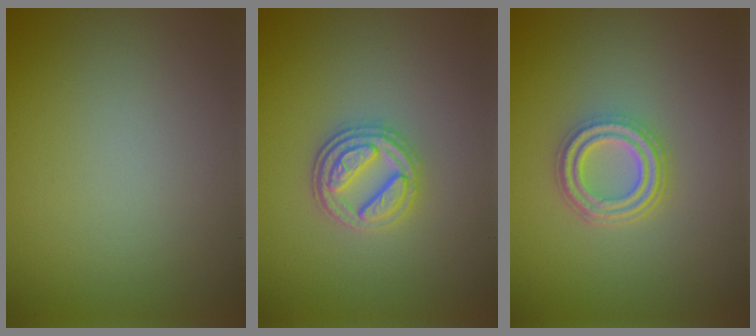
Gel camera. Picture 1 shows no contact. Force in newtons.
{"total": 3.6, "press": 3.2, "slide": 1.7}
{"total": 3.8, "press": 3.0, "slide": 2.3}